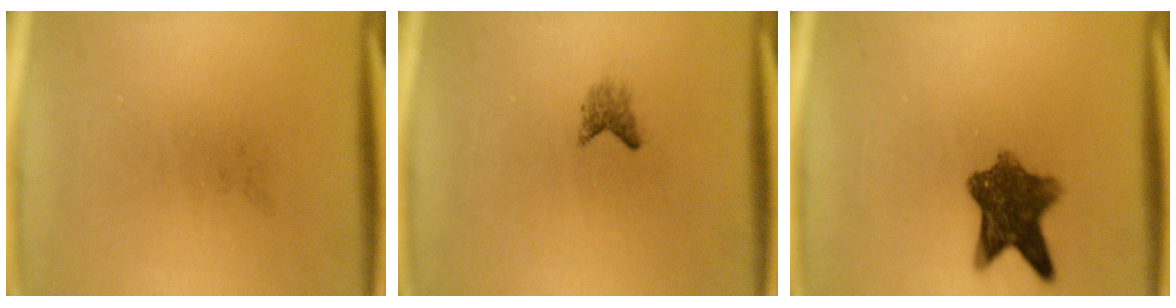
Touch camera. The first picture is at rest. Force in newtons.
{"total": 1.4}
{"total": 8.5}